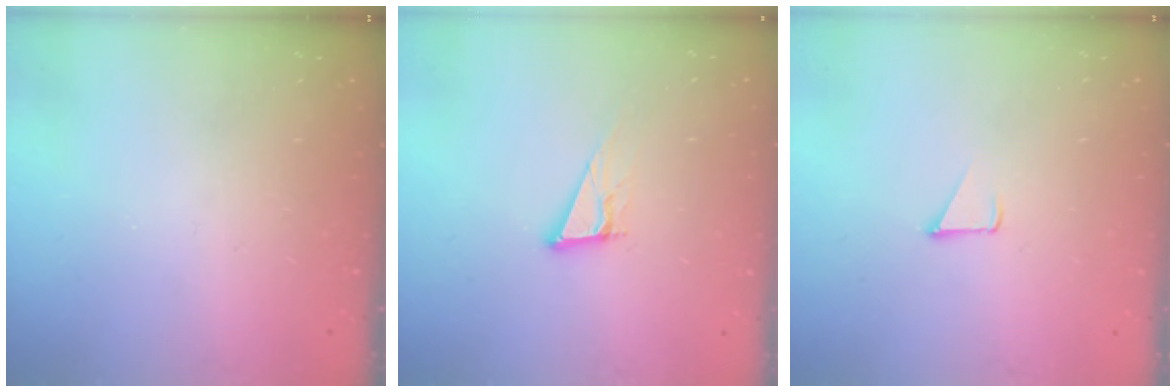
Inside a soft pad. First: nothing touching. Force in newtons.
{"total": 7.6, "press": 7.3, "slide": 2.3}
{"total": 1.7, "press": 1.7, "slide": 0.1}